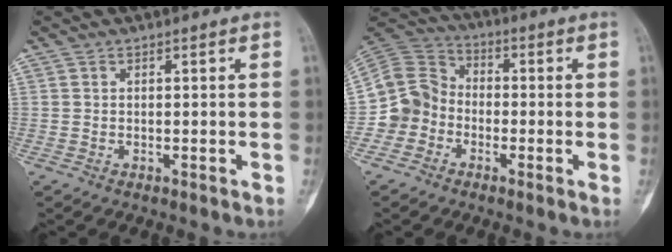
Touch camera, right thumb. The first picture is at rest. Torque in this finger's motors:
{"motor_torque": [0.52, 1.04, 0.16, 0.13, 0.05]}